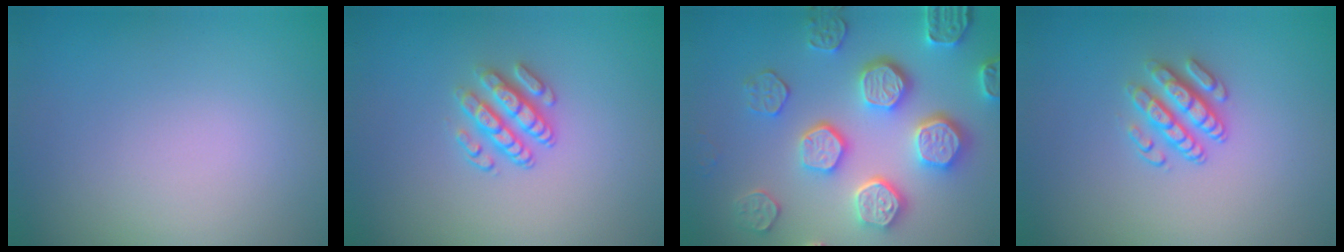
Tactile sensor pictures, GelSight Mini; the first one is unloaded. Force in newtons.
{"total": 2.9, "press": 2.4, "slide": 1.6}
{"total": 6.6, "press": 5.8, "slide": 3.1}
{"total": 2.9, "press": 2.5, "slide": 1.4}